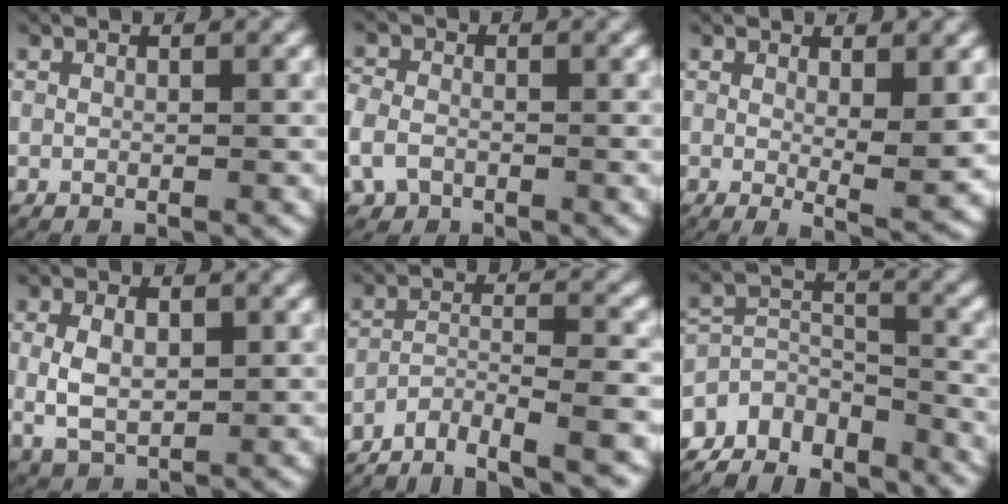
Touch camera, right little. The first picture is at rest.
{"total": 3.2, "force": [-1.1, 2.8, 1.2], "torque": [-0.045, -0.008, -0.016]}
{"total": 3.4, "force": [0.4, 0.8, 3.3], "torque": [-0.046, -0.024, 0.009]}
{"total": 4.6, "force": [0.0, 3.2, 3.3], "torque": [-0.086, -0.011, 0.014]}
{"total": 9.8, "force": [-8.3, 3.7, 3.7], "torque": [-0.060, -0.019, -0.133]}
{"total": 13.2, "force": [-8.7, 8.0, 6.0], "torque": [-0.107, -0.046, -0.130]}